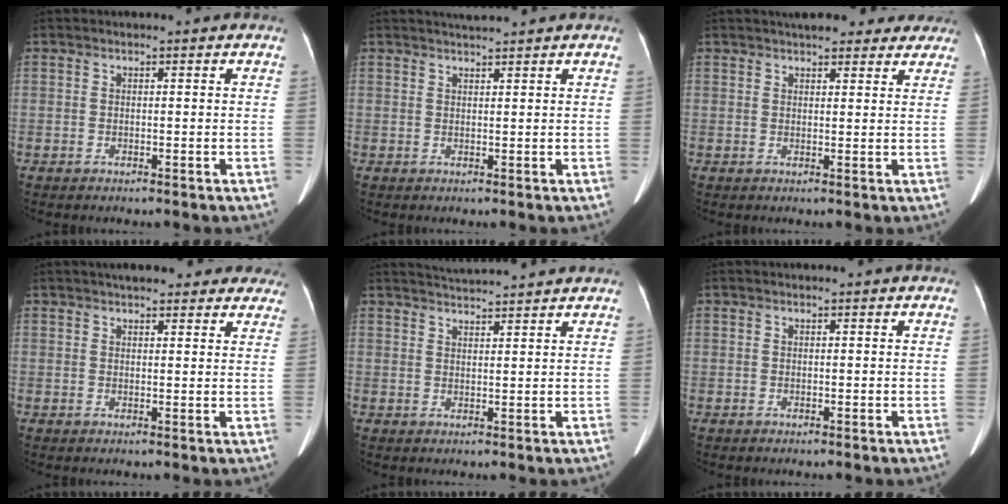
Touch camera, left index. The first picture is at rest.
{"total": 2.2, "force": [2.1, -0.4, 0.6], "torque": [-0.005, 0.014, 0.040]}
{"total": 11.0, "force": [9.4, 3.5, 4.5], "torque": [-0.037, 0.025, 0.110]}
{"total": 13.1, "force": [11.4, 3.9, 5.3], "torque": [-0.036, 0.025, 0.130]}
{"total": 6.3, "force": [6.1, -0.8, 1.5], "torque": [-0.030, 0.025, 0.090]}
{"total": 0.0}